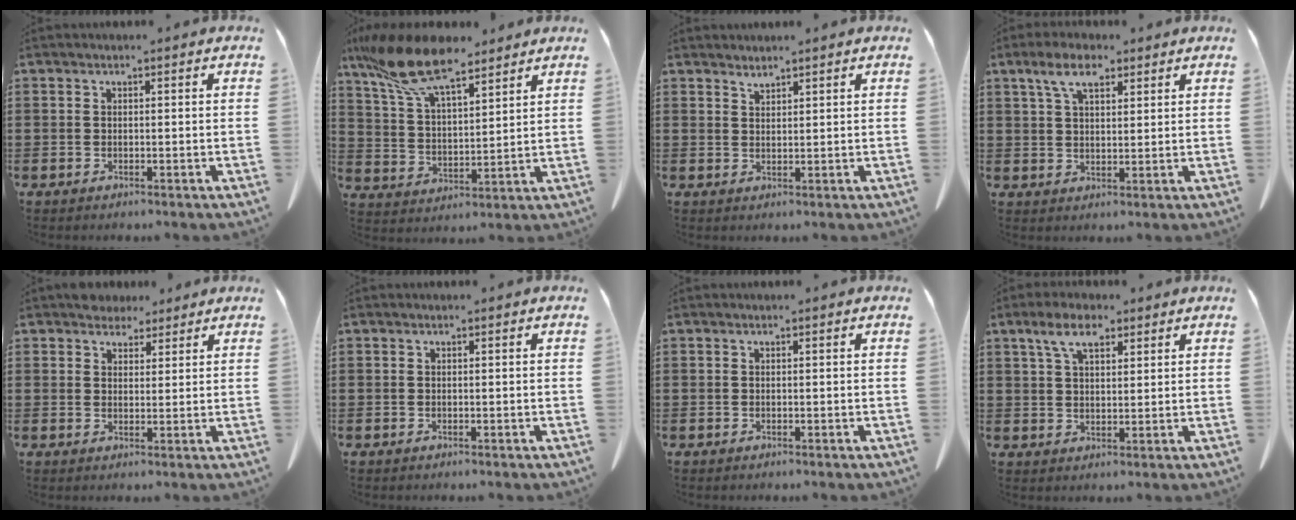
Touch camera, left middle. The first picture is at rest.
{"total": 12.3, "force": [9.3, 3.2, 7.5], "torque": [-0.177, -0.027, 0.169]}
{"total": 1.6, "force": [1.6, 0.0, 0.1], "torque": [-0.005, -0.003, 0.032]}
{"total": 6.2, "force": [4.0, 2.4, 4.1], "torque": [-0.091, 0.005, 0.073]}
{"total": 3.8, "force": [3.4, 1.7, 0.5], "torque": [-0.020, 0.001, 0.068]}
{"total": 0.0}
{"total": 0.0}
{"total": 6.1, "force": [3.8, 2.4, 4.0], "torque": [-0.082, 0.004, 0.068]}